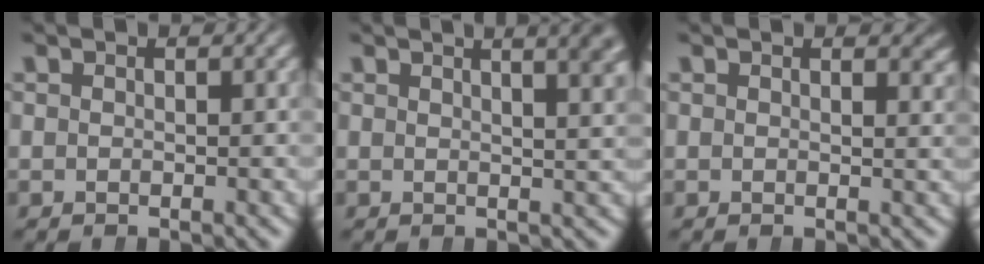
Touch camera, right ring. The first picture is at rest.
{"total": 4.8, "force": [2.6, 0.8, 4.0], "torque": [-0.029, 0.011, 0.038]}
{"total": 1.5, "force": [1.2, 0.2, 0.8], "torque": [-0.001, -0.001, 0.014]}